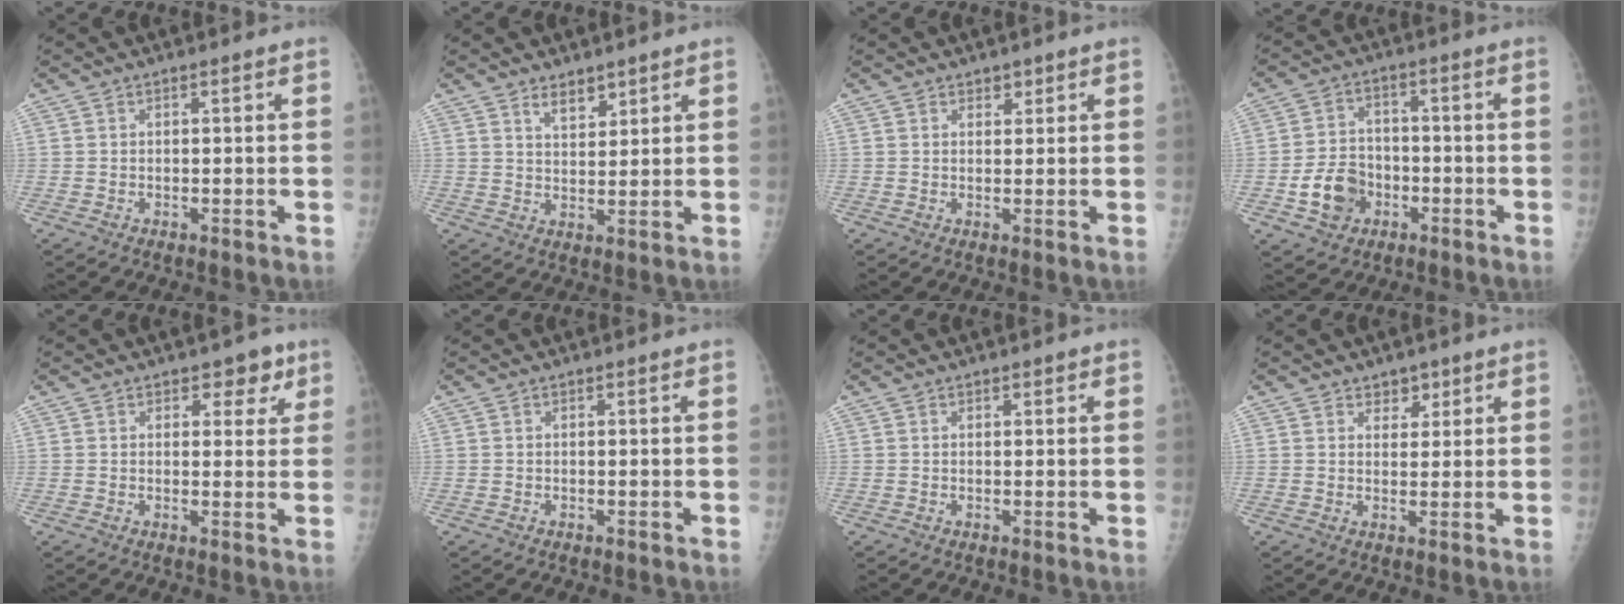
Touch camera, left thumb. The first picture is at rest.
{"total": 3.9, "force": [3.0, 1.8, 1.8], "torque": [-0.016, -0.024, 0.054]}
{"total": 1.5, "force": [1.1, 0.9, 0.4], "torque": [0.007, -0.007, 0.014]}
{"total": 8.6, "force": [-3.1, 6.8, 4.1], "torque": [-0.053, 0.020, -0.053]}
{"total": 4.4, "force": [2.5, 2.8, 2.3], "torque": [0.005, -0.009, 0.028]}
{"total": 0.0}
{"total": 0.7, "force": [0.5, 0.4, 0.4], "torque": [0.001, -0.002, 0.005]}
{"total": 2.9, "force": [1.9, 1.9, 0.9], "torque": [0.010, -0.011, 0.029]}